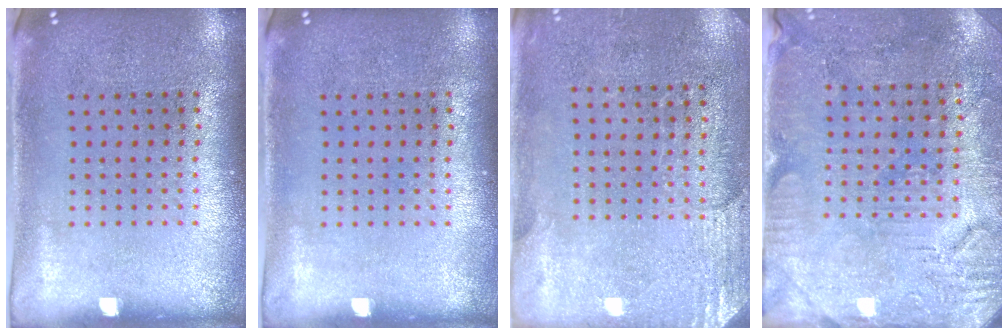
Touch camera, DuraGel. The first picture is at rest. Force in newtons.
{"total": 0.0}
{"total": 2.6, "press": 2.3, "slide": 1.2}
{"total": 3.0, "press": 2.9, "slide": 1.0}